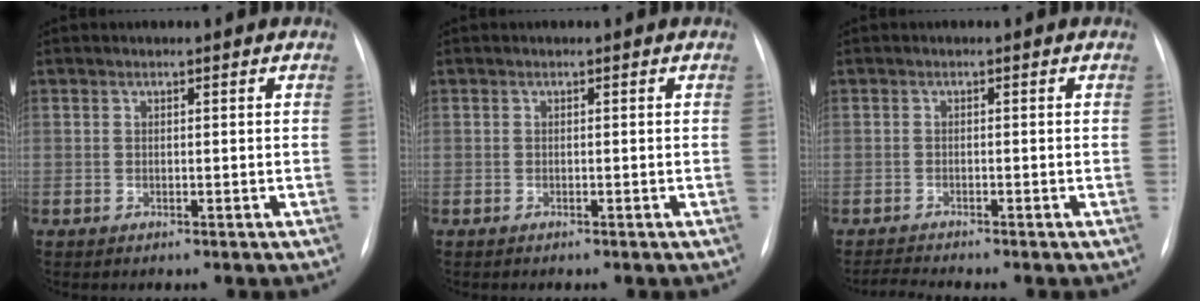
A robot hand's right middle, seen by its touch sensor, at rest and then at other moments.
{"total": 0.0}
{"total": 2.1, "force": [-1.8, -1.0, 0.1], "torque": [-0.016, -0.017, -0.035]}